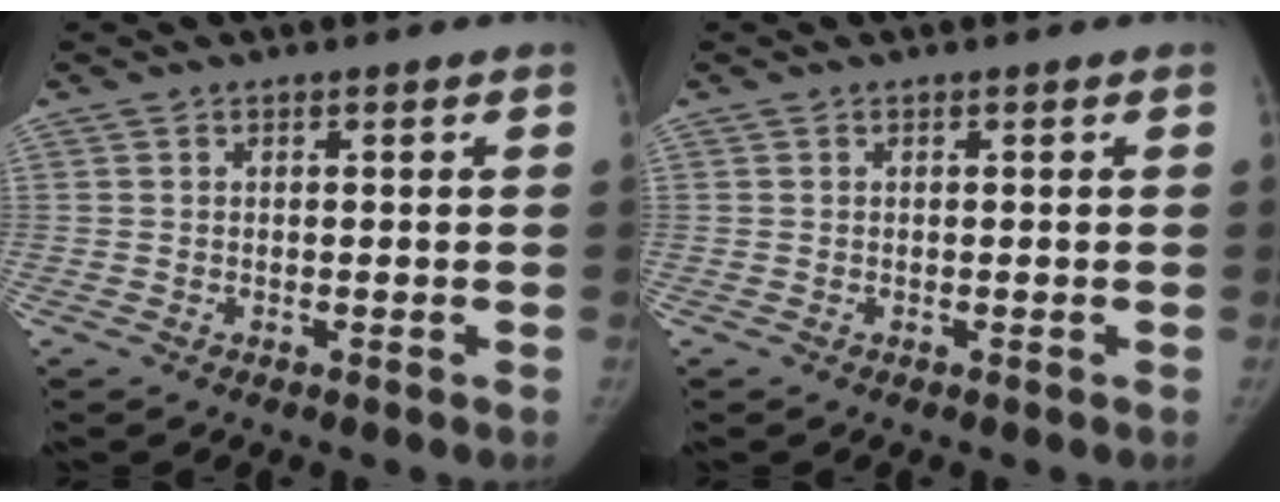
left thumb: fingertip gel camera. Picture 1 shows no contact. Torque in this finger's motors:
{"motor_torque": [0.00, -0.01, 0.05, -0.03, 0.00]}